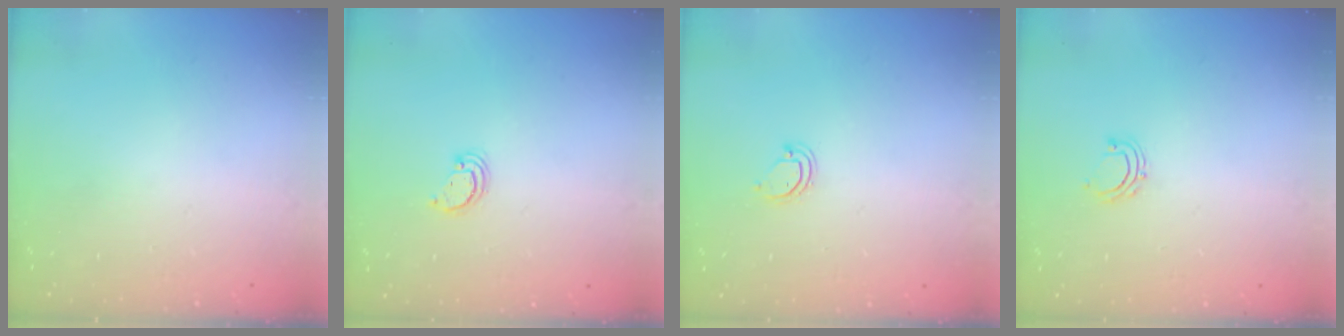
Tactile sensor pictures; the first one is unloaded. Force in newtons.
{"total": 2.6, "press": 2.6, "slide": 0.2}
{"total": 3.6, "press": 3.5, "slide": 0.4}
{"total": 5.1, "press": 5.1, "slide": 0.7}